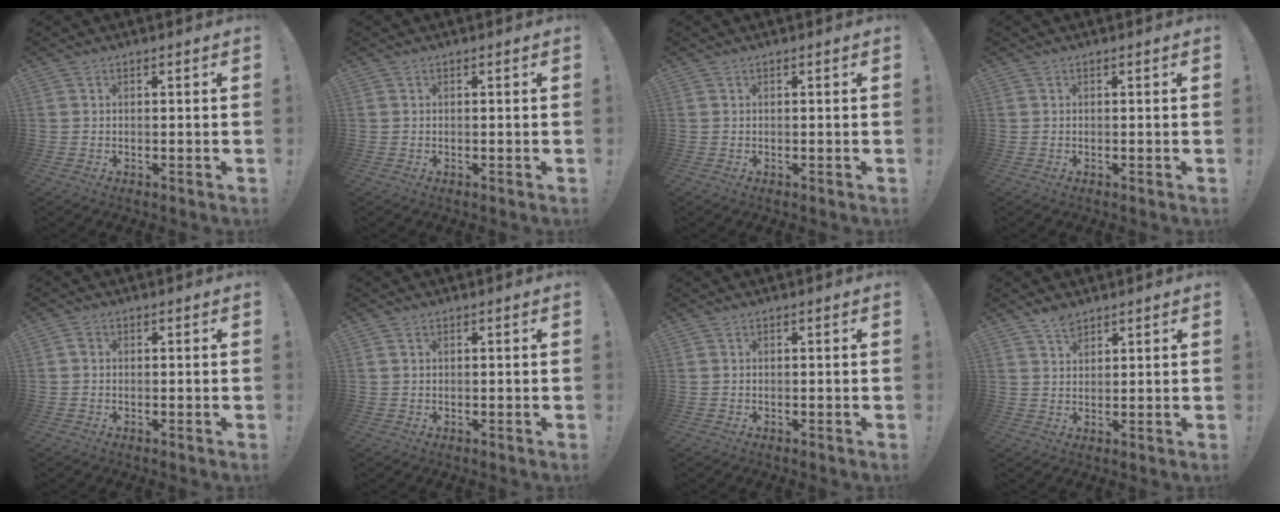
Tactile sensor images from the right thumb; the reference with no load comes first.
{"total": 0.0}
{"total": 0.0}
{"total": 0.0}
{"total": 1.2, "force": [-0.2, 1.1, 0.6], "torque": [-0.014, 0.007, -0.002]}
{"total": 0.8, "force": [0.5, 0.6, 0.4], "torque": [-0.007, 0.001, 0.009]}
{"total": 0.0}
{"total": 3.7, "force": [3.2, 1.6, 1.1], "torque": [-0.006, -0.023, 0.056]}